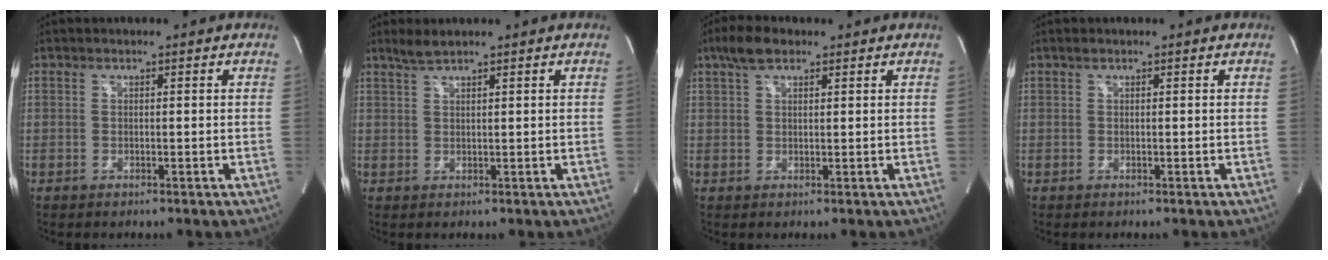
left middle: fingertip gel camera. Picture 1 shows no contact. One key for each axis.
{"total": 2.0, "fx": 1.8, "fy": -0.1, "fz": 0.9, "tx": -0.024, "ty": 0.006, "tz": 0.039}
{"total": 4.2, "fx": 2.8, "fy": 1.6, "fz": 2.7, "tx": -0.062, "ty": 0.016, "tz": 0.054}
{"total": 0.0}